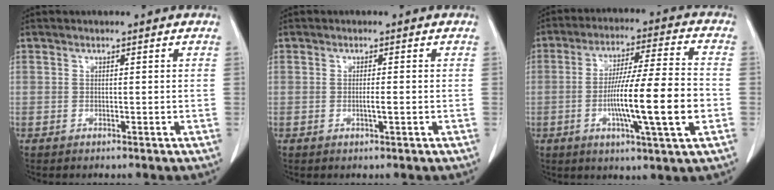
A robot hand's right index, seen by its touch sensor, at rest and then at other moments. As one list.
[{"total": 1.1, "force": [-0.3, -0.1, 1.1], "torque": [-0.023, 0.000, -0.003]}, {"total": 14.6, "force": [-3.3, 0.2, 14.2], "torque": [-0.246, -0.003, -0.057]}]